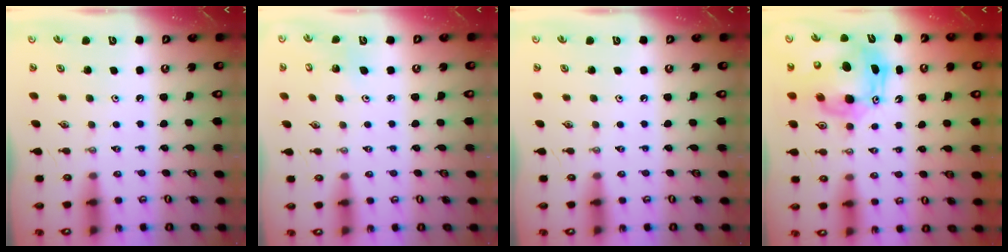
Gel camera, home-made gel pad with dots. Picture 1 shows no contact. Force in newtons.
{"total": 4.5, "press": 4.3, "slide": 1.2}
{"total": 0.0}
{"total": 13.1, "press": 13.0, "slide": 2.1}